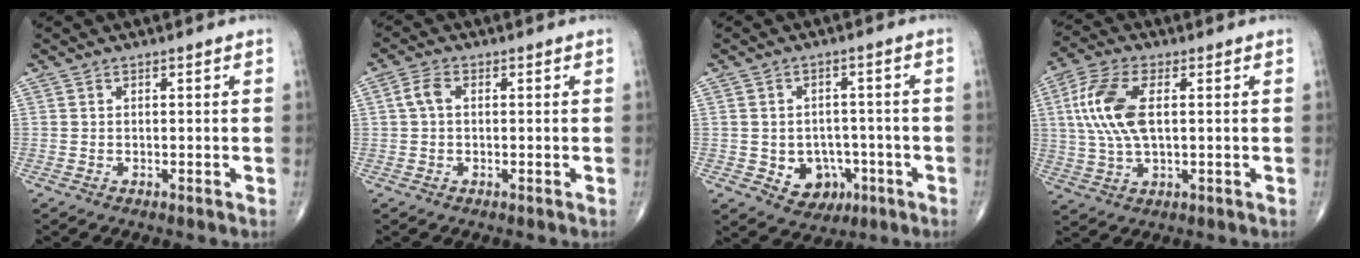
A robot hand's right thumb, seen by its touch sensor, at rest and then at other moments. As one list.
[{"total": 3.1, "force": [0.4, 1.9, 2.4], "torque": [-0.051, 0.009, 0.004]}, {"total": 7.7, "force": [-2.4, 6.2, 3.8], "torque": [-0.021, 0.018, -0.023]}, {"total": 11.6, "force": [1.9, 5.5, 10.0], "torque": [-0.226, 0.007, 0.037]}]